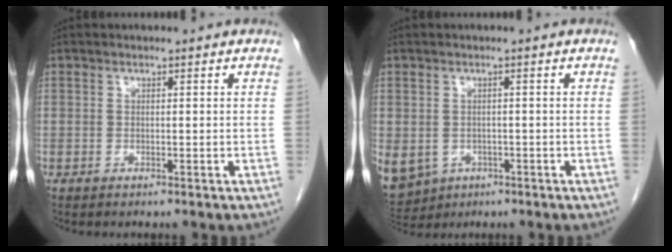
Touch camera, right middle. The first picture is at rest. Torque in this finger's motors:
{"motor_torque": [0.71, 0.00, 0.67, 0.08]}